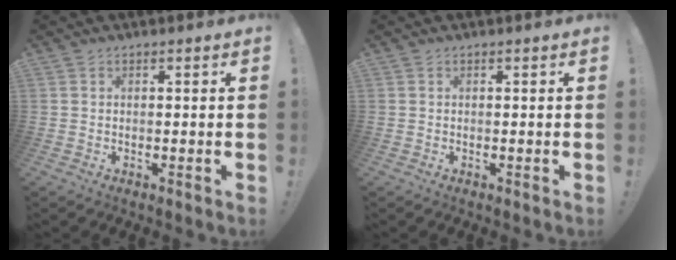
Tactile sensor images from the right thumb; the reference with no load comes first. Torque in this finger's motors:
{"motor_torque": [0.00, 0.00, 0.00, 0.00, 0.00]}